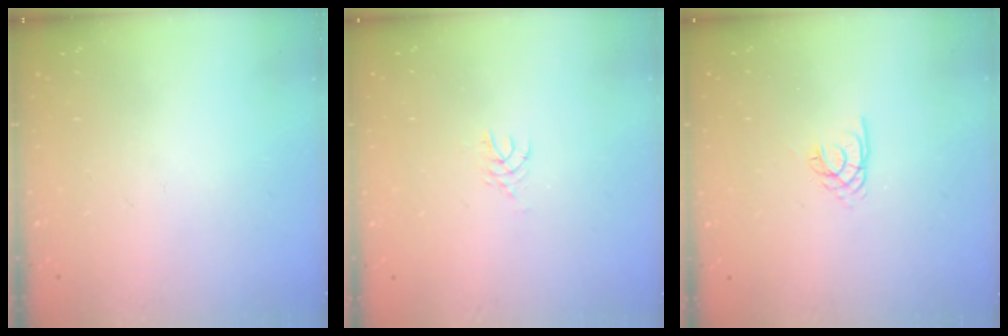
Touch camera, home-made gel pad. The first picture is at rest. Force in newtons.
{"total": 3.3, "press": 3.3, "slide": 0.4}
{"total": 2.2, "press": 2.2, "slide": 0.3}